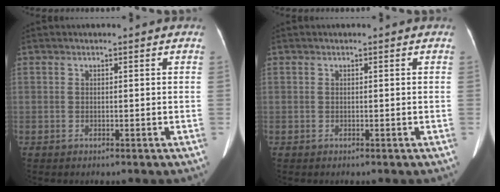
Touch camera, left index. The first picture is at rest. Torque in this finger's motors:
{"motor_torque": [0.00, 0.00, 0.00, 0.00]}